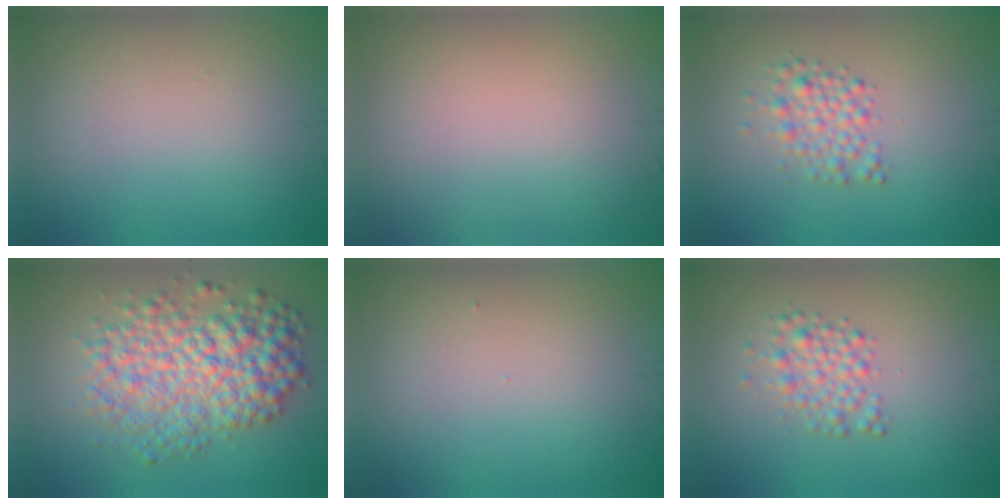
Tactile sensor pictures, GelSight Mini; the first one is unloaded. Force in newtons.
{"total": 0.0}
{"total": 2.4, "press": 2.4, "slide": 0.1}
{"total": 7.4, "press": 7.4, "slide": 0.1}
{"total": 0.0}
{"total": 2.4, "press": 2.4, "slide": 0.1}